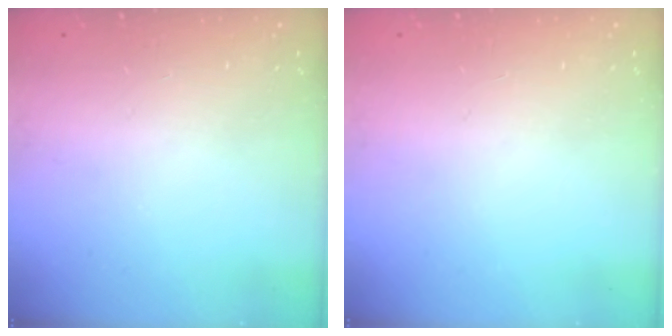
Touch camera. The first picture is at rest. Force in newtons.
{"total": 0.0}